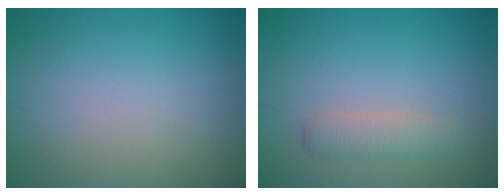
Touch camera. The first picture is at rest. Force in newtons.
{"total": 2.0, "press": 2.0, "slide": 0.2}